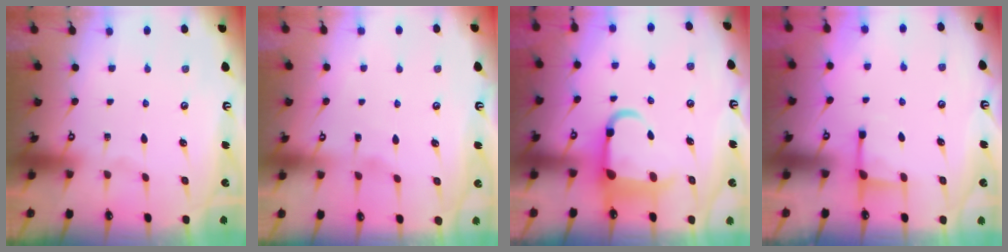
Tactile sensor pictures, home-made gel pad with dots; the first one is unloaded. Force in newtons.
{"total": 1.8, "press": 1.8, "slide": 0.3}
{"total": 7.0, "press": 6.7, "slide": 1.9}
{"total": 3.7, "press": 3.6, "slide": 0.8}